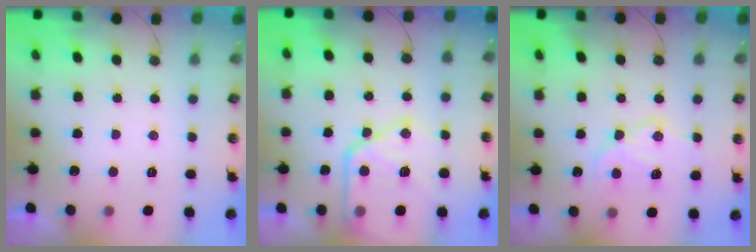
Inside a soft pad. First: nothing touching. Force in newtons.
{"total": 18.7, "press": 18.6, "slide": 1.7}
{"total": 14.9, "press": 14.9, "slide": 1.4}